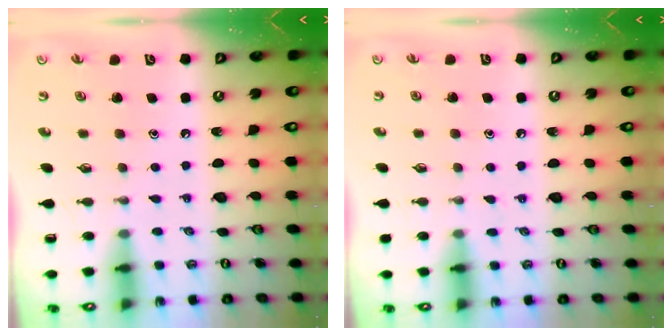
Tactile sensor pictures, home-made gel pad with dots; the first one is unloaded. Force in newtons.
{"total": 5.4, "press": 5.3, "slide": 0.8}